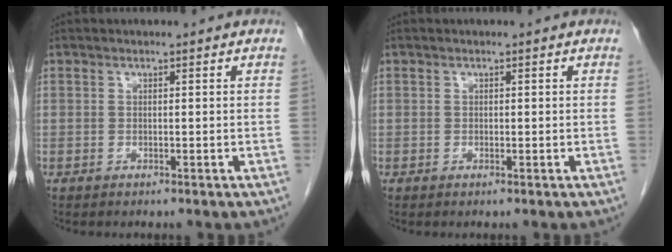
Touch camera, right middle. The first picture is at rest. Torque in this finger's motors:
{"motor_torque": [0.46, -0.41, -0.02, 0.01]}